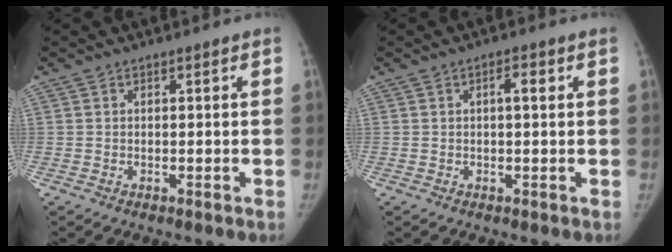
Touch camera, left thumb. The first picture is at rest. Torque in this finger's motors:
{"motor_torque": [-0.26, 0.05, 0.37, 0.15, -0.01]}